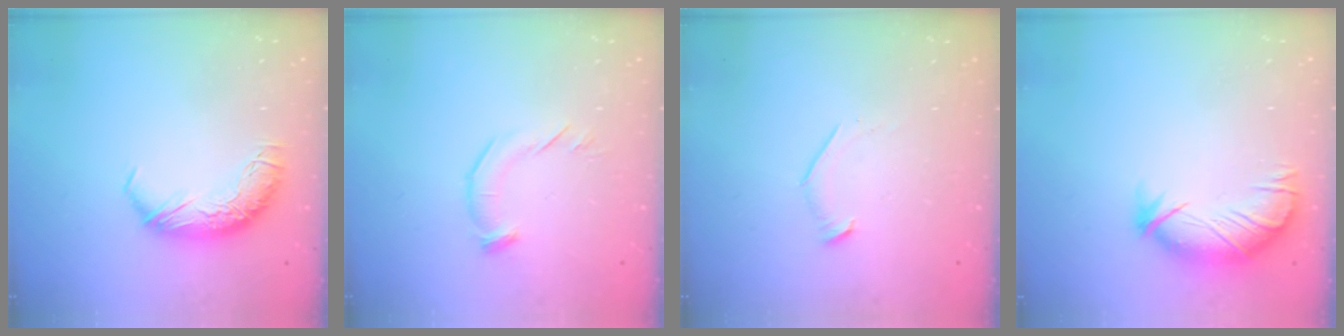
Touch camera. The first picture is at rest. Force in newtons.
{"total": 3.4, "press": 3.3, "slide": 0.7}
{"total": 6.7, "press": 6.7, "slide": 0.7}
{"total": 3.9, "press": 3.3, "slide": 2.0}